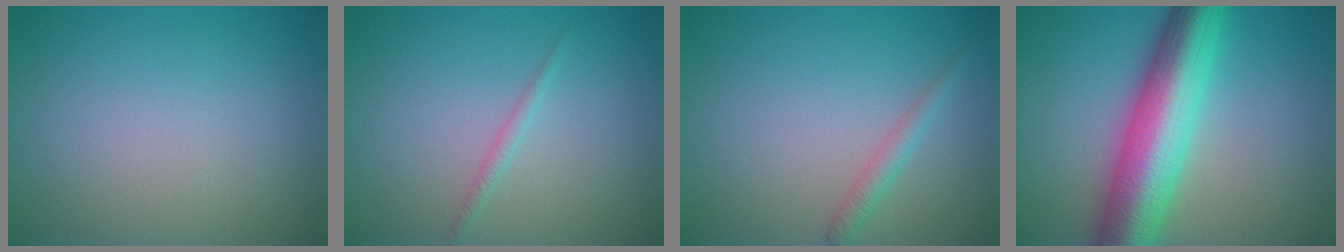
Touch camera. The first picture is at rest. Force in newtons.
{"total": 0.9, "press": 0.9, "slide": 0.0}
{"total": 1.4, "press": 1.4, "slide": 0.0}
{"total": 10.2, "press": 10.2, "slide": 0.5}